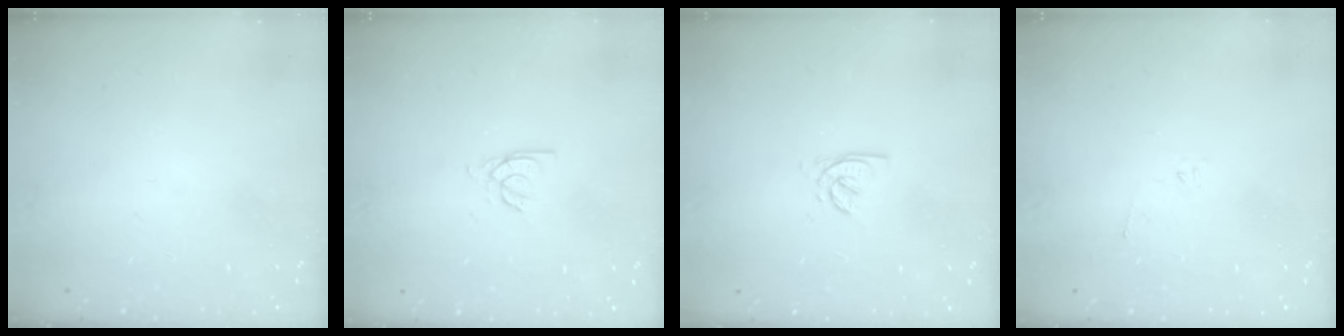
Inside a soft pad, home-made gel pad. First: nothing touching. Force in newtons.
{"total": 2.7, "press": 2.7, "slide": 0.2}
{"total": 1.6, "press": 1.6, "slide": 0.3}
{"total": 2.2, "press": 2.1, "slide": 0.7}